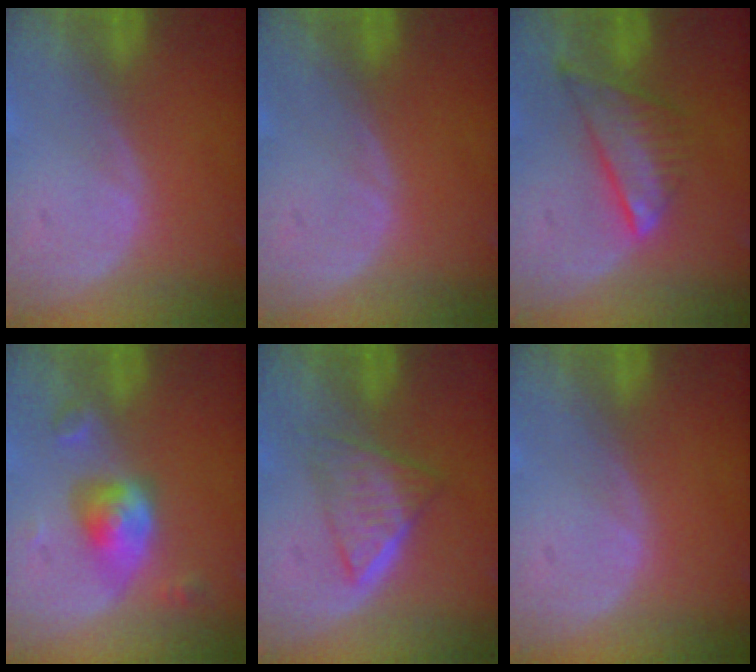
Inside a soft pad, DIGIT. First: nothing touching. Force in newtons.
{"total": 0.0}
{"total": 7.6, "press": 6.5, "slide": 4.0}
{"total": 5.5, "press": 5.3, "slide": 1.3}
{"total": 6.4, "press": 5.4, "slide": 3.4}
{"total": 0.0}